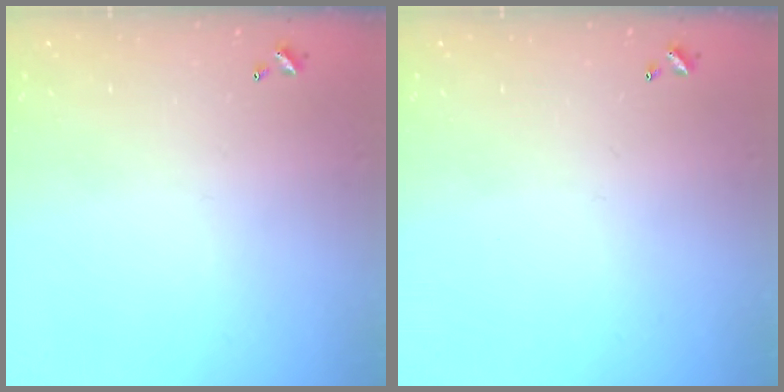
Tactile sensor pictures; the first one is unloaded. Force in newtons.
{"total": 0.0}